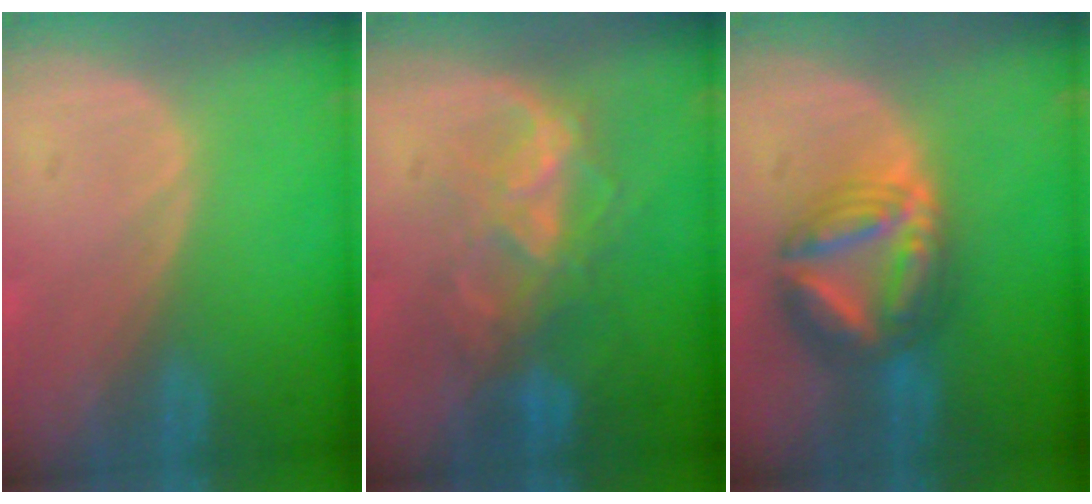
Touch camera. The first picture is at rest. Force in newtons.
{"total": 7.9, "press": 7.2, "slide": 3.3}
{"total": 8.1, "press": 8.1, "slide": 0.8}